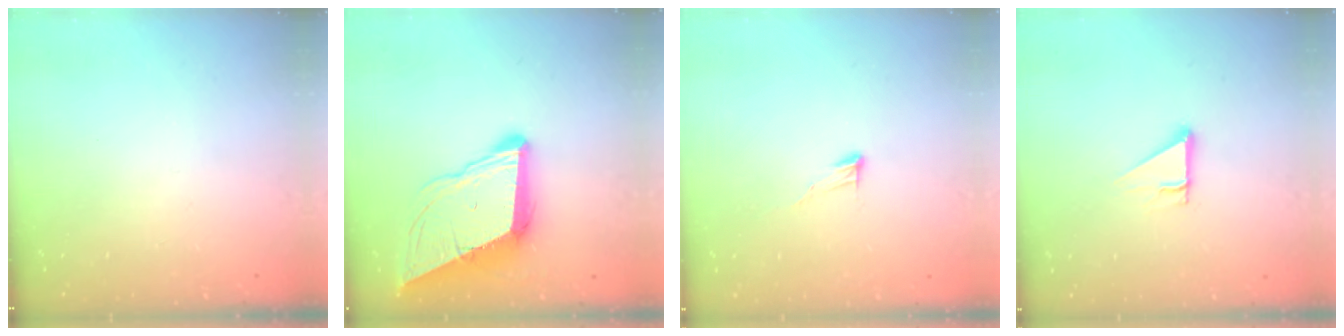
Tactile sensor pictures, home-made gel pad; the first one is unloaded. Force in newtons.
{"total": 11.1, "press": 10.6, "slide": 3.3}
{"total": 4.0, "press": 4.0, "slide": 0.3}
{"total": 2.7, "press": 2.7, "slide": 0.1}